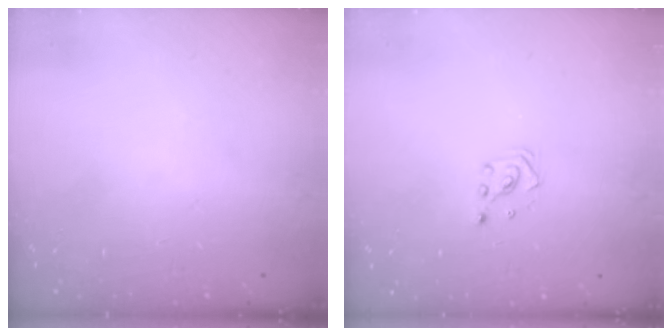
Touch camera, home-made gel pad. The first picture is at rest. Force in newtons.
{"total": 2.2, "press": 2.2, "slide": 0.2}